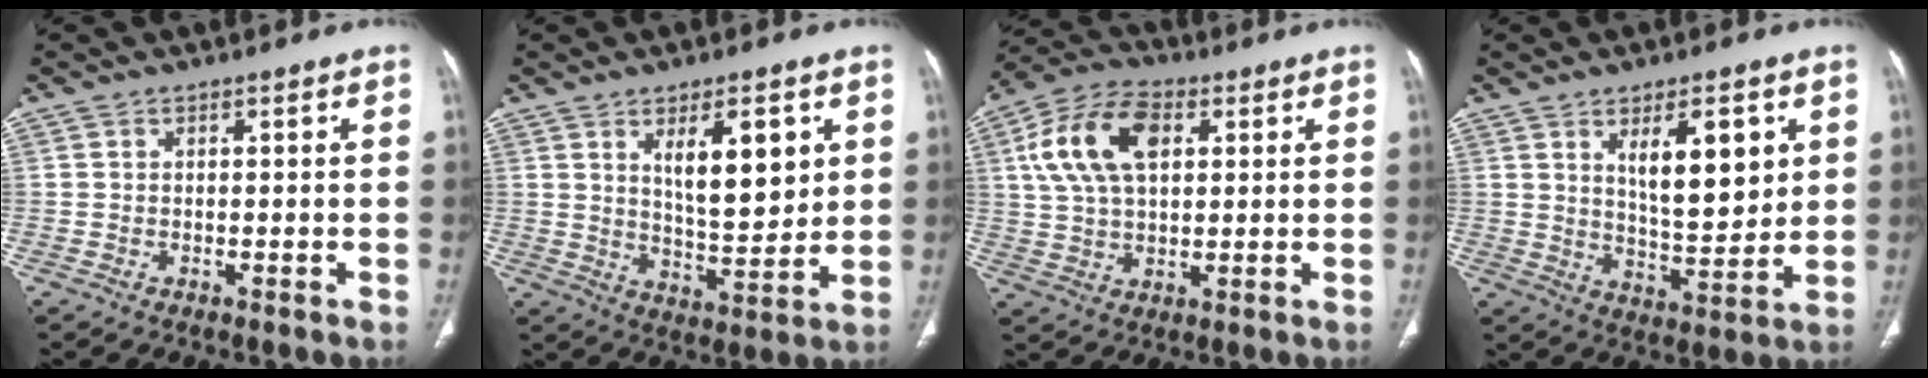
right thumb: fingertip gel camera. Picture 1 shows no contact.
{"total": 11.7, "force": [4.3, 4.5, 9.9], "torque": [-0.131, -0.038, 0.079]}
{"total": 14.0, "force": [4.0, 8.3, 10.5], "torque": [-0.198, 0.012, 0.073]}
{"total": 12.1, "force": [4.4, 4.7, 10.2], "torque": [-0.135, -0.038, 0.081]}